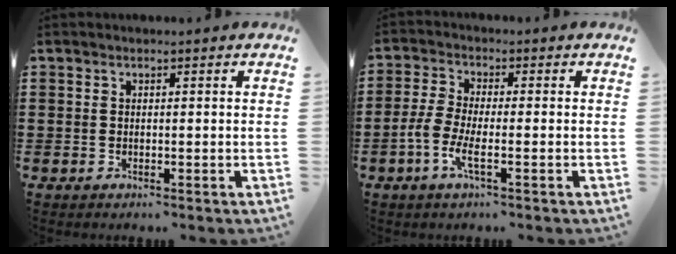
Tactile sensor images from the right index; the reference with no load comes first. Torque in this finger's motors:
{"motor_torque": [0.80, -0.74, 0.16, 0.04]}